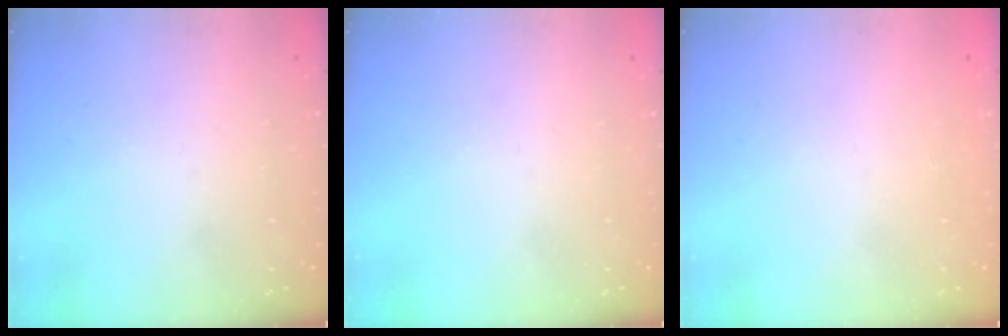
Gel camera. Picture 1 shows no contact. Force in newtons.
{"total": 0.0}
{"total": 1.1, "press": 1.0, "slide": 0.1}